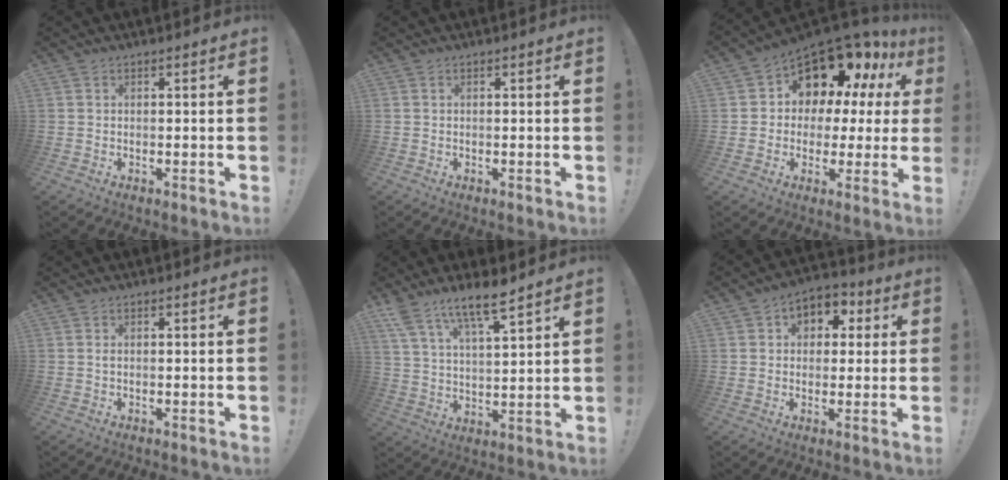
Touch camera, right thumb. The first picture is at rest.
{"total": 0.0}
{"total": 13.5, "force": [8.8, 7.5, 7.0], "torque": [-0.105, -0.079, 0.159]}
{"total": 0.6, "force": [-0.1, 0.0, 0.6], "torque": [-0.016, 0.002, -0.002]}
{"total": 10.8, "force": [8.8, 2.3, 5.9], "torque": [-0.121, -0.049, 0.158]}
{"total": 6.6, "force": [1.0, 5.9, 2.8], "torque": [-0.031, 0.004, 0.023]}